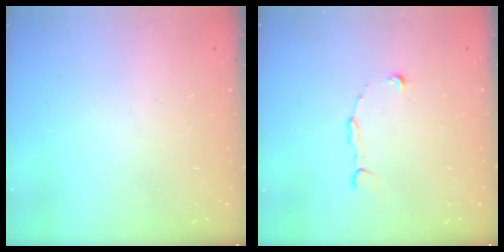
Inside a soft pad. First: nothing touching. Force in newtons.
{"total": 2.8, "press": 2.8, "slide": 0.2}